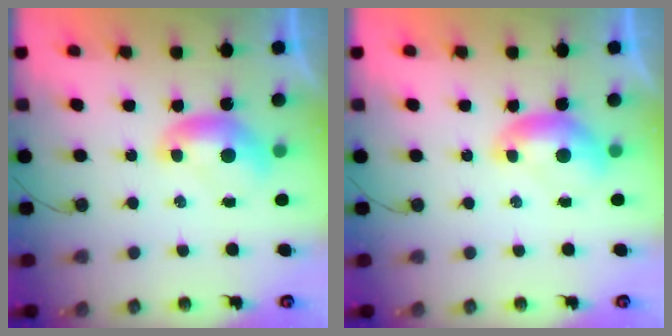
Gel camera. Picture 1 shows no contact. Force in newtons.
{"total": 0.0}